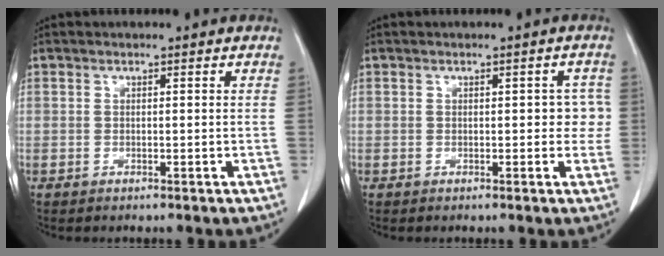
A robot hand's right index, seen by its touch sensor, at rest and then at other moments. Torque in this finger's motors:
{"motor_torque": [0.28, -0.14, 0.10, 0.03]}